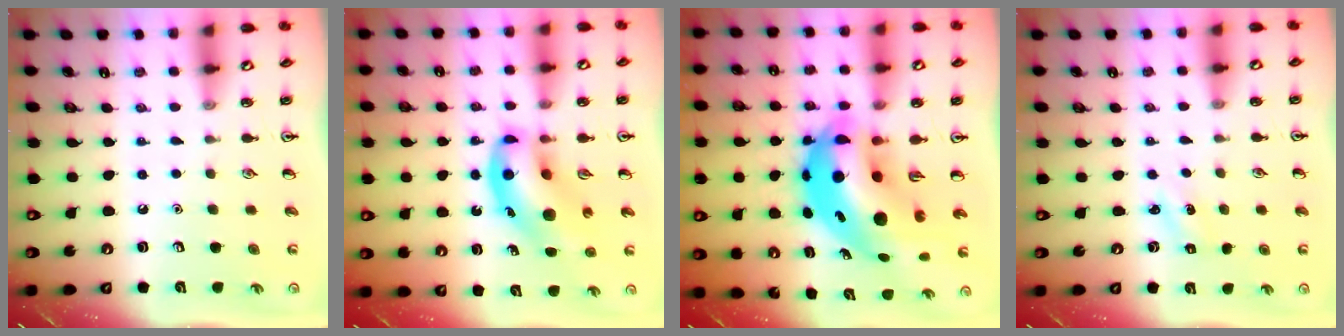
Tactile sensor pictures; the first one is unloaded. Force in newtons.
{"total": 13.3, "press": 12.8, "slide": 3.8}
{"total": 16.0, "press": 15.4, "slide": 4.3}
{"total": 1.4, "press": 1.3, "slide": 0.6}